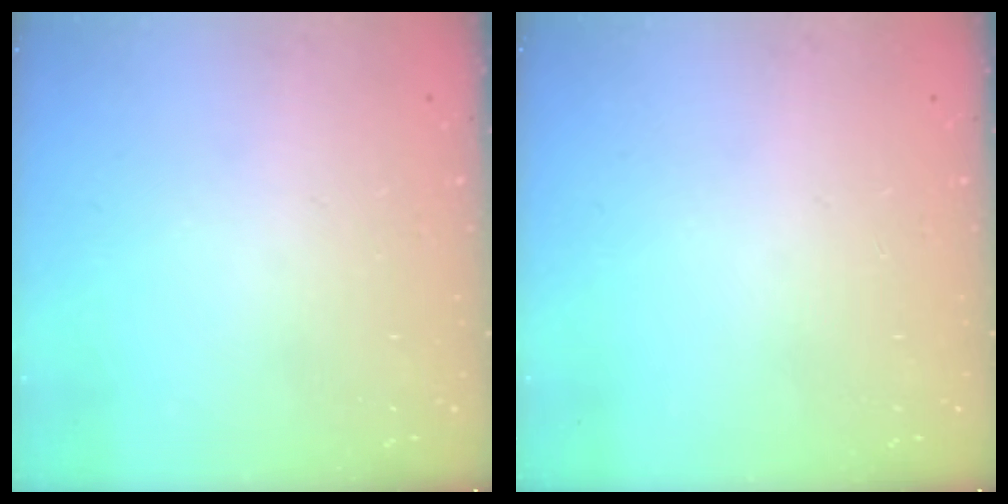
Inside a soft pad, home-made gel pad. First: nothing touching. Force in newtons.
{"total": 0.0}